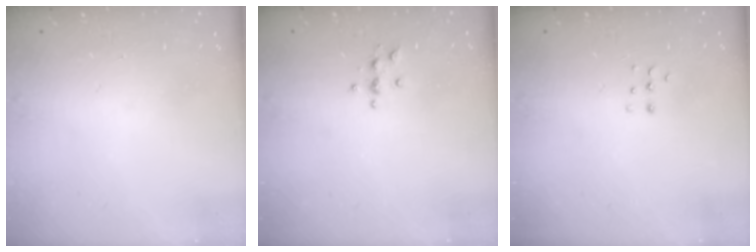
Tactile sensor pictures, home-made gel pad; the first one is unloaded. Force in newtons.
{"total": 3.8, "press": 3.7, "slide": 0.5}
{"total": 3.8, "press": 3.8, "slide": 0.6}